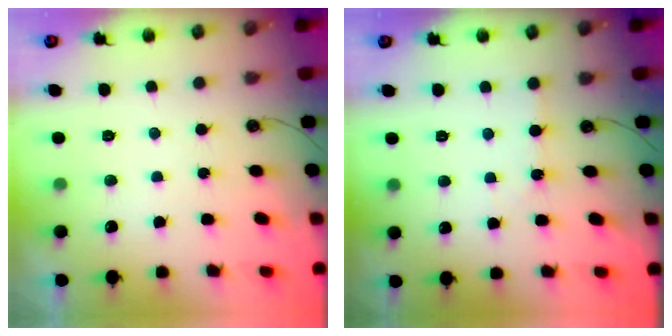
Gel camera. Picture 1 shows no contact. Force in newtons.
{"total": 2.9, "press": 2.9, "slide": 0.5}